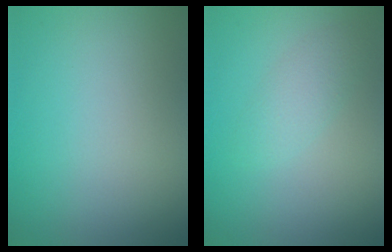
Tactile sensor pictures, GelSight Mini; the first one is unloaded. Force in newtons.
{"total": 1.9, "press": 1.9, "slide": 0.0}